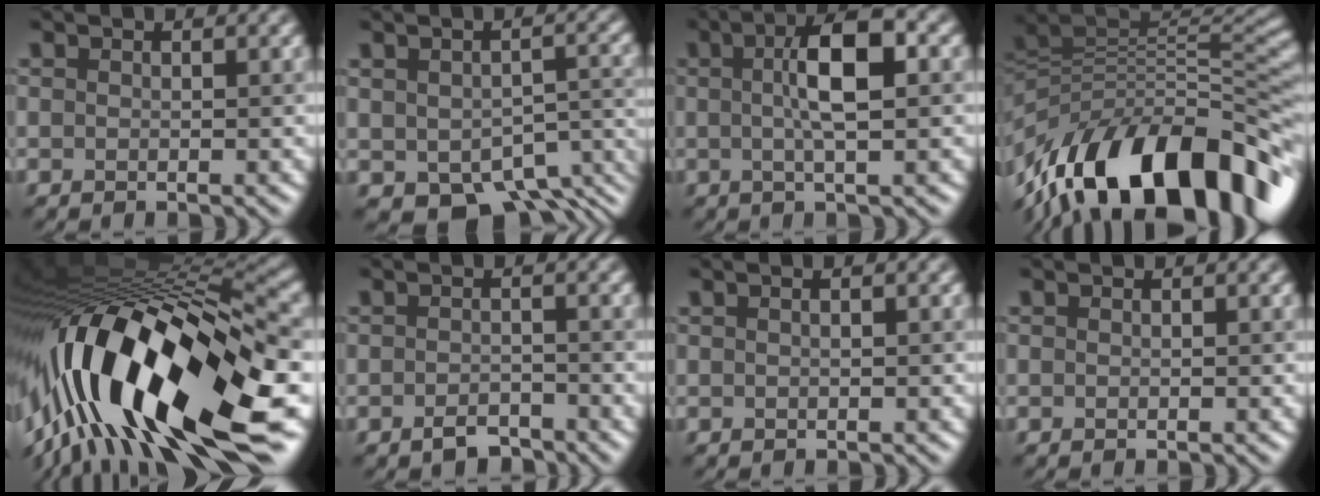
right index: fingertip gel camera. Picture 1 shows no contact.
{"total": 8.0, "force": [-4.2, 4.6, 5.0], "torque": [-0.065, -0.028, -0.051]}
{"total": 5.5, "force": [0.8, 1.3, 5.3], "torque": [-0.086, 0.018, 0.009]}
{"total": 15.1, "force": [-6.1, 6.8, 12.1], "torque": [-0.191, 0.013, -0.103]}
{"total": 18.5, "force": [-4.6, 5.7, 17.0], "torque": [-0.285, 0.012, -0.087]}
{"total": 2.0, "force": [-1.6, 0.9, 1.0], "torque": [-0.017, 0.006, -0.031]}
{"total": 0.8, "force": [0.3, 0.1, 0.7], "torque": [-0.013, 0.002, -0.001]}
{"total": 0.0}